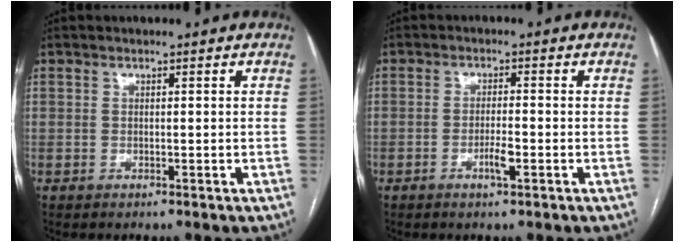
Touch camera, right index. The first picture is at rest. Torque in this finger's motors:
{"motor_torque": [0.21, -0.03, -0.02, 0.04]}